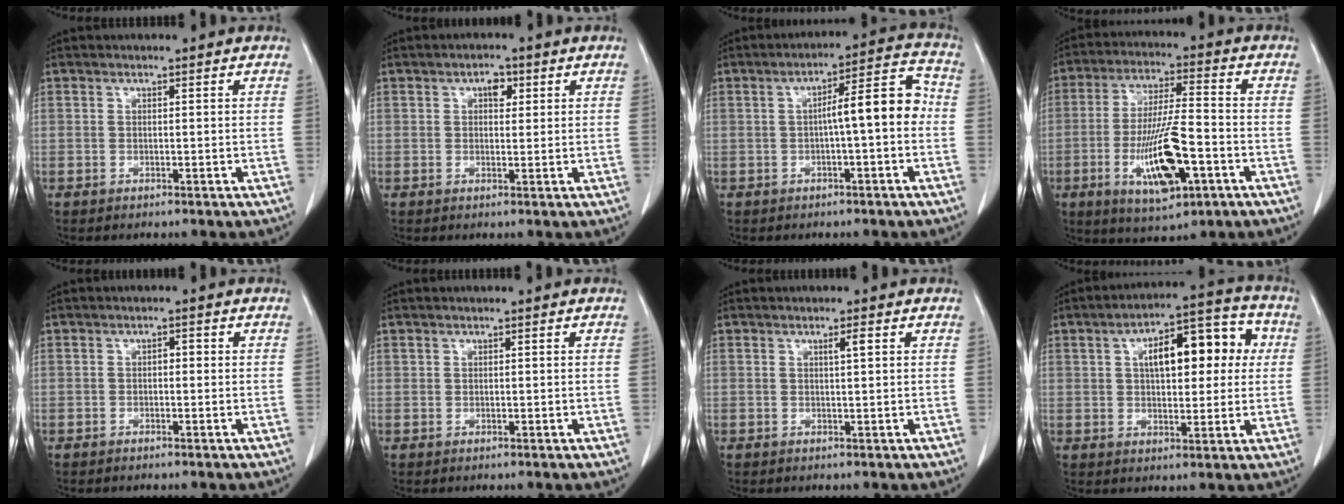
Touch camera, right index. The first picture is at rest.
{"total": 2.4, "force": [0.9, 1.4, 1.7], "torque": [-0.024, 0.006, 0.013]}
{"total": 8.0, "force": [-0.6, 1.2, 7.9], "torque": [-0.109, 0.031, -0.011]}
{"total": 13.4, "force": [-4.4, 3.2, 12.3], "torque": [-0.234, -0.008, -0.070]}
{"total": 0.9, "force": [-0.2, 0.4, 0.7], "torque": [-0.011, 0.004, -0.005]}
{"total": 0.5, "force": [0.3, 0.4, 0.2], "torque": [0.002, -0.001, 0.005]}
{"total": 1.4, "force": [0.6, 0.0, 1.3], "torque": [-0.023, 0.000, 0.009]}
{"total": 12.7, "force": [2.9, 5.4, 11.1], "torque": [-0.161, 0.038, 0.042]}